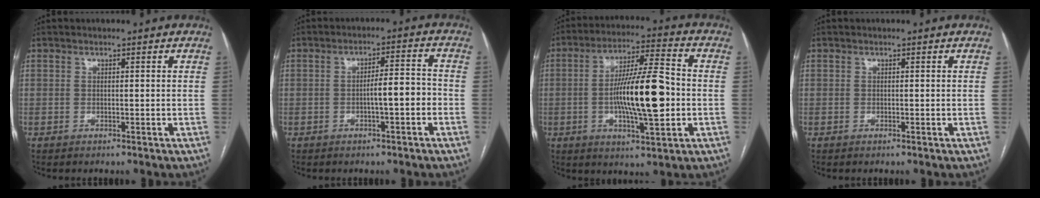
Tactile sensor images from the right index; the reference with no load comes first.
{"total": 4.7, "force": [-1.5, 0.8, 4.4], "torque": [-0.065, 0.019, -0.021]}
{"total": 14.5, "force": [-1.8, 2.4, 14.2], "torque": [-0.248, 0.006, -0.028]}
{"total": 0.0}